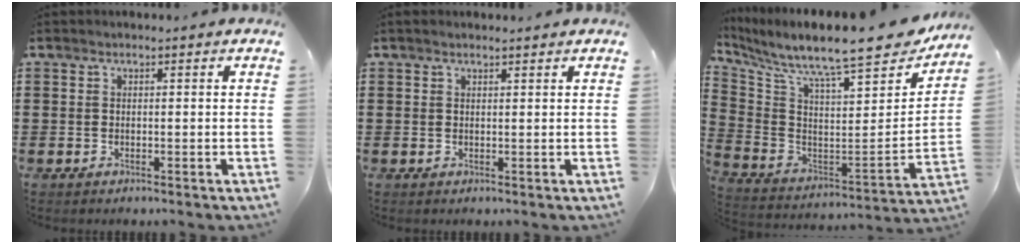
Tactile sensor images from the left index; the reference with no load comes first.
{"total": 0.9, "force": [0.8, 0.1, 0.4], "torque": [-0.009, 0.001, 0.015]}
{"total": 10.5, "force": [9.2, 0.6, 5.0], "torque": [-0.113, -0.088, 0.146]}